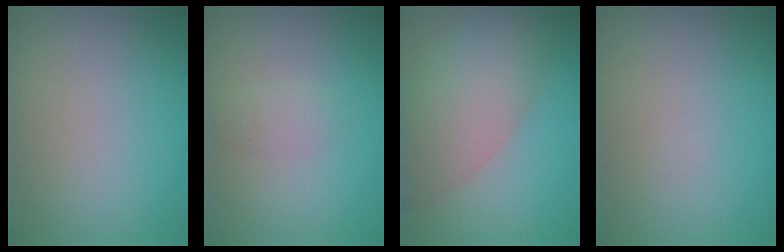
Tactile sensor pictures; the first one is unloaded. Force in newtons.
{"total": 1.3, "press": 1.3, "slide": 0.0}
{"total": 7.7, "press": 7.7, "slide": 0.2}
{"total": 0.0}